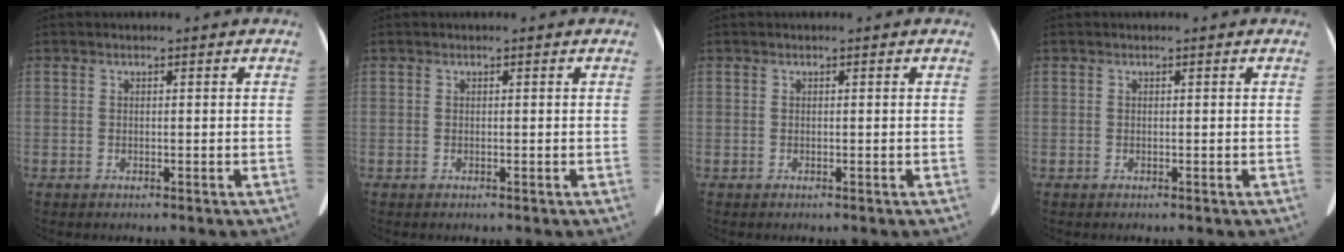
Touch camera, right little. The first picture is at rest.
{"total": 0.0}
{"total": 0.0}
{"total": 0.0}